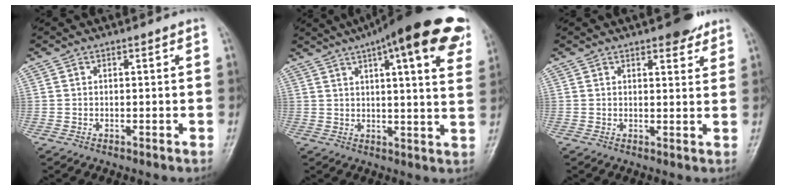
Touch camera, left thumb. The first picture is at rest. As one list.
[{"total": 23.4, "force": [13.1, 5.7, 18.6], "torque": [-0.244, -0.003, 0.160]}, {"total": 4.3, "force": [3.1, 1.7, 2.5], "torque": [-0.016, -0.016, 0.041]}]